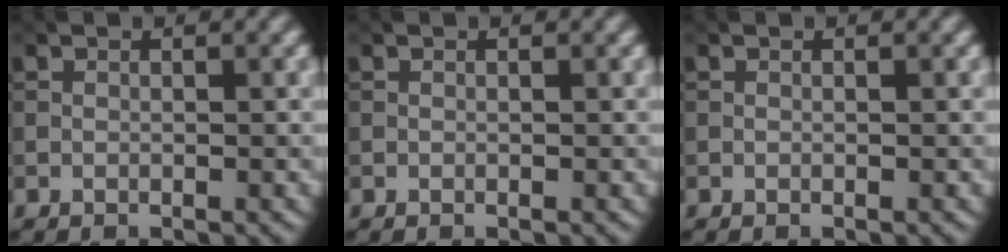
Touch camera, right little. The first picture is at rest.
{"total": 0.0}
{"total": 0.0}